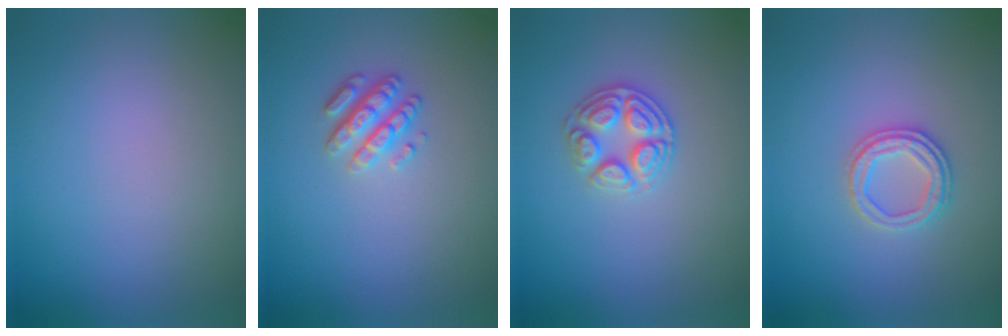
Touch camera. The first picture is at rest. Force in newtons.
{"total": 2.8, "press": 2.5, "slide": 1.0}
{"total": 2.9, "press": 2.9, "slide": 0.1}
{"total": 2.4, "press": 2.3, "slide": 0.7}